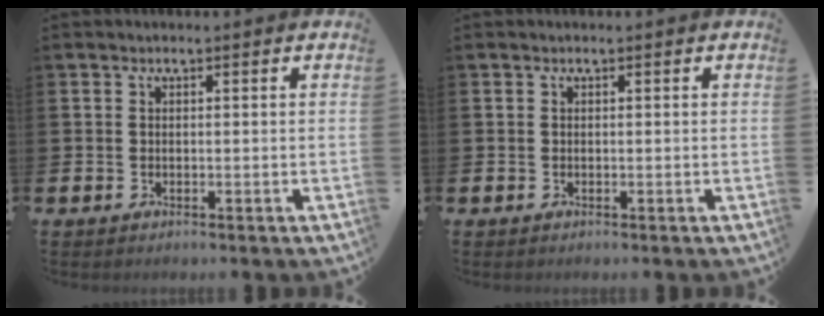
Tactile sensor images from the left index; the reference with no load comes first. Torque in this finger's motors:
{"motor_torque": [0.00, 0.00, 0.01, 0.00]}